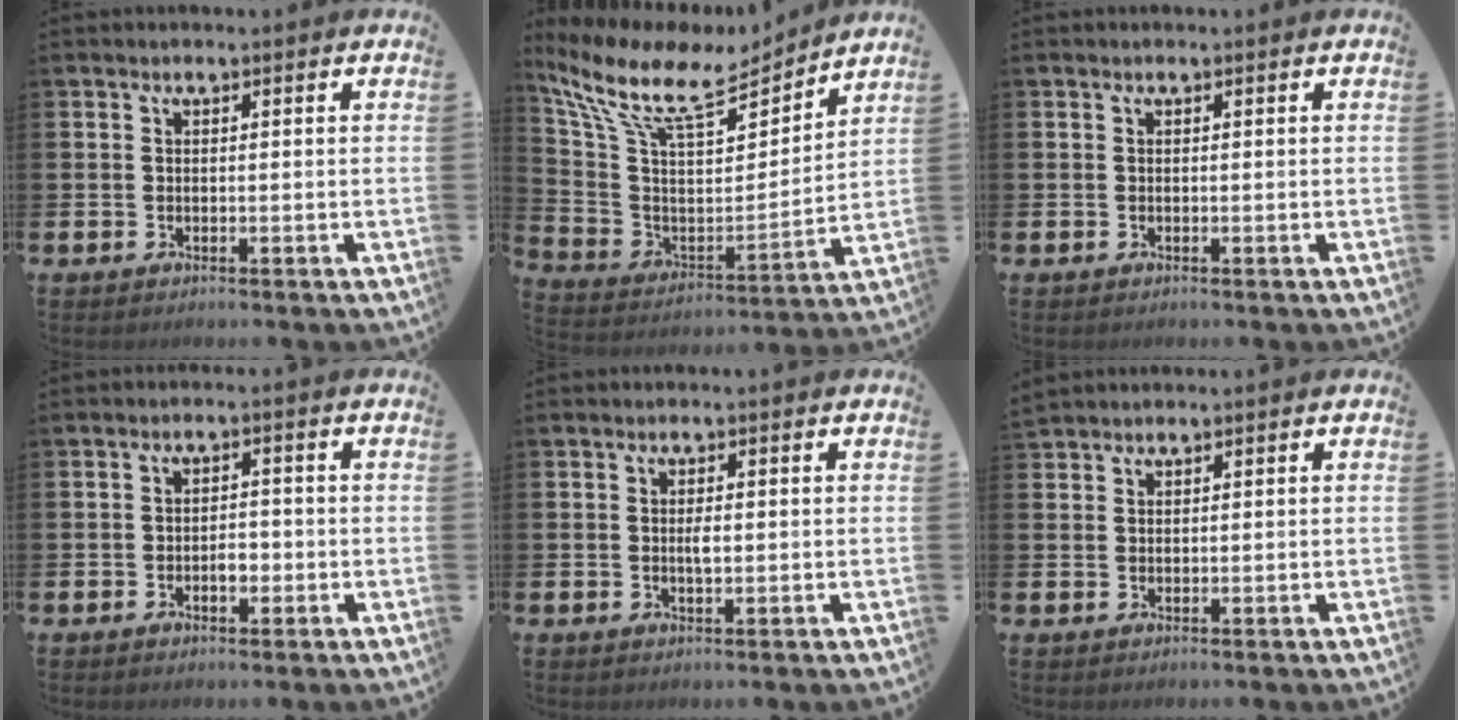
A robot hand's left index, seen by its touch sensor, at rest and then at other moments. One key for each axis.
{"total": 11.4, "fx": 9.5, "fy": 3.5, "fz": 5.3, "tx": -0.147, "ty": -0.059, "tz": 0.163}
{"total": 0.0}
{"total": 2.1, "fx": -0.7, "fy": 1.2, "fz": 1.6, "tx": -0.017, "ty": 0.001, "tz": -0.017}
{"total": 1.4, "fx": 0.2, "fy": 0.5, "fz": 1.3, "tx": -0.022, "ty": 0.000, "tz": 0.001}
{"total": 1.5, "fx": 1.5, "fy": 0.3, "fz": -0.1, "tx": 0.003, "ty": 0.002, "tz": 0.027}